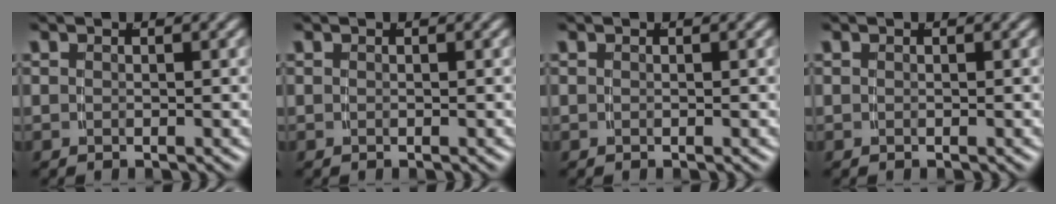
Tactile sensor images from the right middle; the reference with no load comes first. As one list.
[{"total": 0.0}, {"total": 0.0}, {"total": 0.0}]